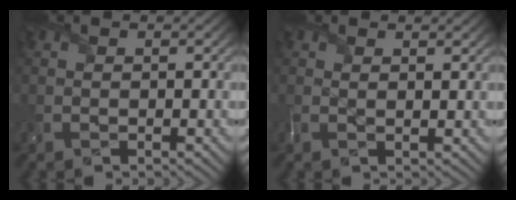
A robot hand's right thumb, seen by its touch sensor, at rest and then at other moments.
{"total": 1.5, "force": [1.0, 0.5, 1.0], "torque": [-0.024, -0.002, 0.018]}